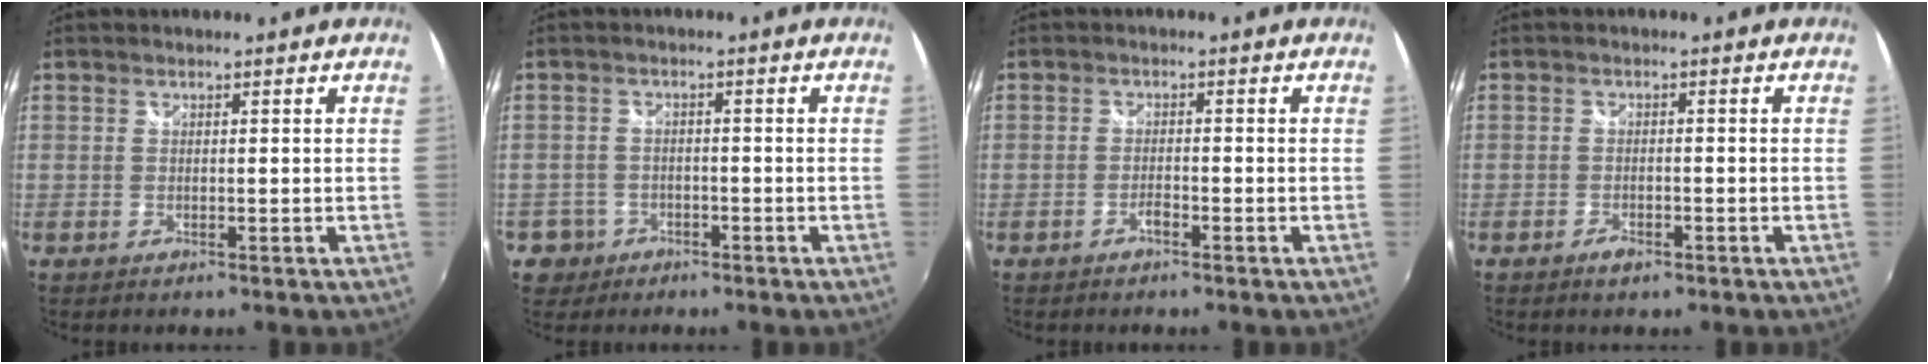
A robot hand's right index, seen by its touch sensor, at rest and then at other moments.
{"total": 4.7, "force": [-2.1, 4.2, 0.2], "torque": [-0.022, 0.014, -0.037]}
{"total": 1.4, "force": [-1.1, 0.3, 0.7], "torque": [-0.017, 0.001, -0.023]}
{"total": 2.0, "force": [-1.5, 0.9, 1.1], "torque": [-0.026, -0.003, -0.029]}